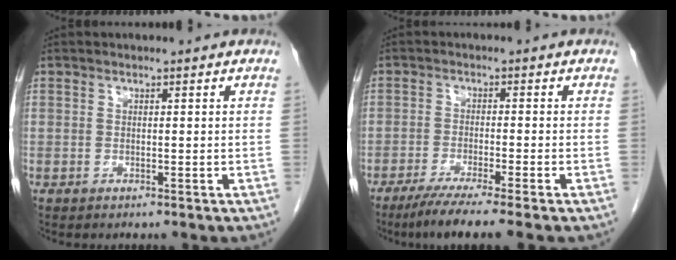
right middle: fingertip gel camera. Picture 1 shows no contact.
{"total": 7.0, "force": [-5.3, -0.8, 4.5], "torque": [-0.071, -0.019, -0.090]}